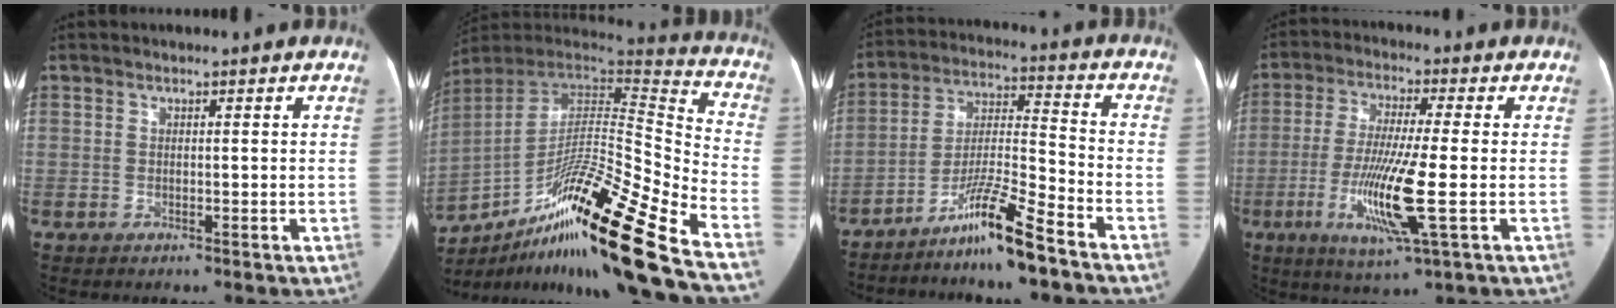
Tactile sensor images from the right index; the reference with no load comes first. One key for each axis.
{"total": 29.5, "fx": -18.5, "fy": 0.9, "fz": 22.9, "tx": -0.330, "ty": -0.014, "tz": -0.318}
{"total": 10.6, "fx": -7.9, "fy": -0.8, "fz": 7.0, "tx": -0.131, "ty": -0.010, "tz": -0.142}
{"total": 11.9, "fx": -2.9, "fy": 0.1, "fz": 11.6, "tx": -0.231, "ty": -0.023, "tz": -0.058}